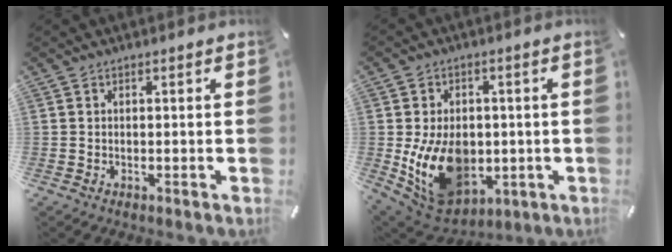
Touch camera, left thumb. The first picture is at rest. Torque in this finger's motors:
{"motor_torque": [2.45, 2.56, 1.59, 0.46, 0.21]}